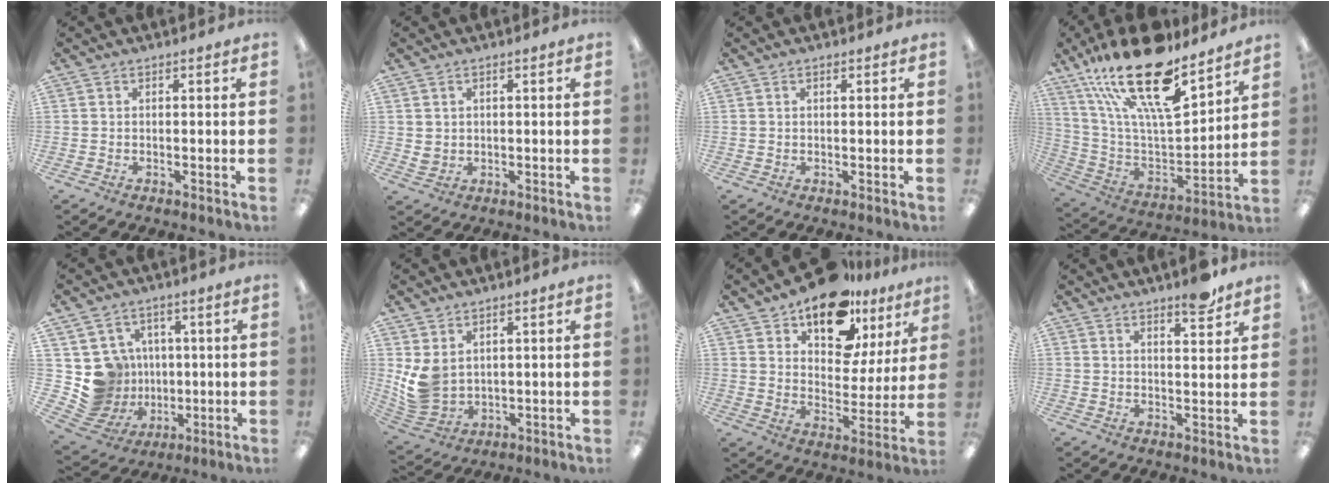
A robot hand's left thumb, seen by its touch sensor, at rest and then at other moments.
{"total": 2.4, "force": [1.0, 2.1, 0.5], "torque": [-0.003, -0.001, 0.016]}
{"total": 0.6, "force": [0.4, 0.3, 0.4], "torque": [-0.001, -0.002, 0.006]}
{"total": 24.8, "force": [16.5, 8.6, 16.4], "torque": [-0.301, -0.104, 0.284]}
{"total": 11.7, "force": [1.6, 11.4, 2.1], "torque": [-0.064, -0.018, 0.046]}
{"total": 7.9, "force": [2.5, 6.1, 4.3], "torque": [-0.104, -0.012, 0.051]}
{"total": 16.9, "force": [12.3, 8.7, 7.6], "torque": [-0.116, -0.078, 0.218]}
{"total": 5.6, "force": [4.7, 1.2, 2.9], "torque": [-0.027, -0.032, 0.076]}